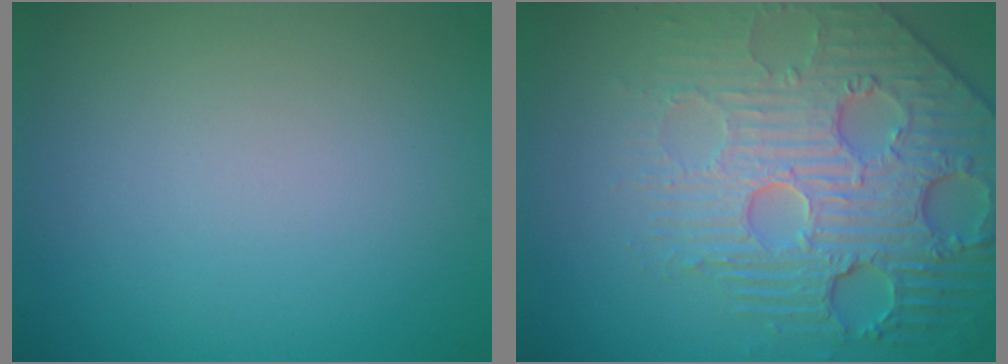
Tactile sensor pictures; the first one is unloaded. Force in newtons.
{"total": 7.0, "press": 5.7, "slide": 4.0}